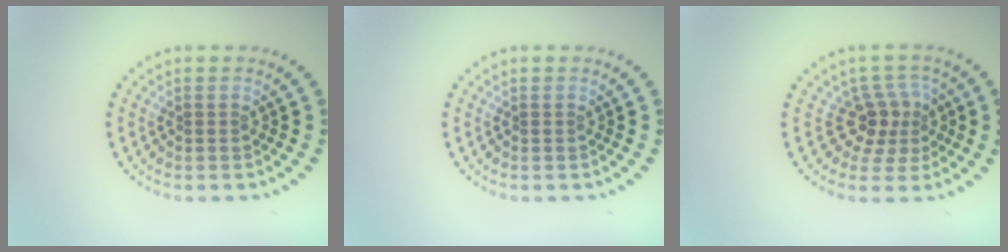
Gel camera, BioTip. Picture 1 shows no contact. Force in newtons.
{"total": 0.0}
{"total": 3.0, "press": 2.4, "slide": 1.9}